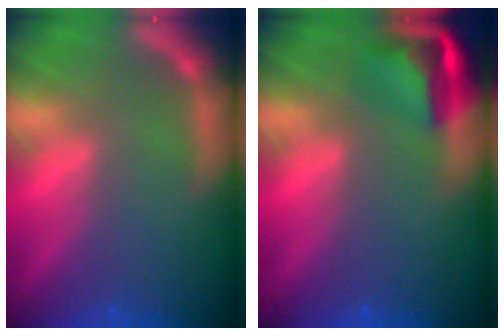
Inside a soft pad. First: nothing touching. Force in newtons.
{"total": 5.0}